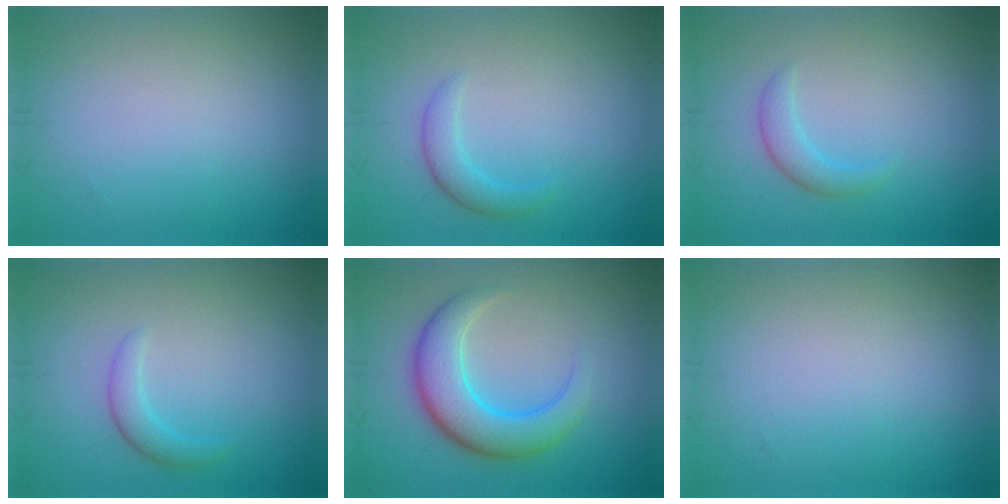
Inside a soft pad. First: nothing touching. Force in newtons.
{"total": 1.8, "press": 1.8, "slide": 0.0}
{"total": 1.7, "press": 1.7, "slide": 0.2}
{"total": 1.7, "press": 1.7, "slide": 0.1}
{"total": 5.6, "press": 5.6, "slide": 0.1}
{"total": 0.0}